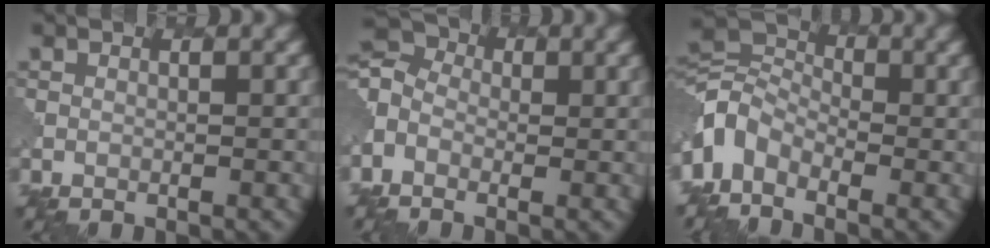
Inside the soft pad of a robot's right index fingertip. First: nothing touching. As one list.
[{"total": 4.6, "force": [-1.2, 3.5, 2.8], "torque": [-0.069, 0.003, -0.027]}, {"total": 5.2, "force": [-2.6, 3.4, 2.9], "torque": [-0.057, 0.007, -0.073]}]